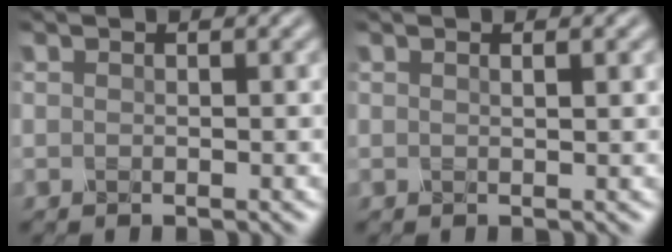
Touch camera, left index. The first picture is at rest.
{"total": 0.8, "force": [0.4, 0.2, 0.6], "torque": [-0.003, 0.002, 0.004]}